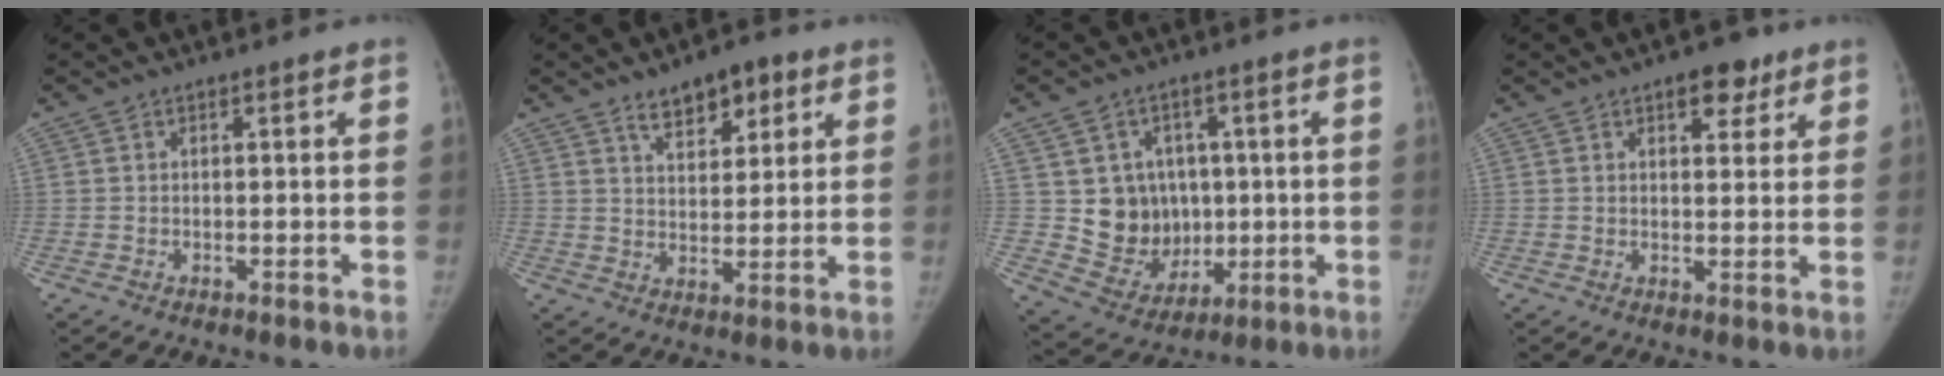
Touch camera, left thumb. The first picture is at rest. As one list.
[{"total": 8.3, "force": [5.0, 4.1, 5.1], "torque": [-0.044, -0.026, 0.079]}, {"total": 11.3, "force": [1.0, 10.2, 4.9], "torque": [-0.027, -0.003, 0.043]}, {"total": 5.5, "force": [3.3, 2.9, 3.3], "torque": [-0.016, -0.013, 0.042]}]